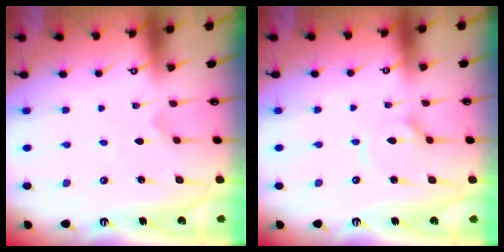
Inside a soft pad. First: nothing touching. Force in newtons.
{"total": 3.7, "press": 3.6, "slide": 0.5}